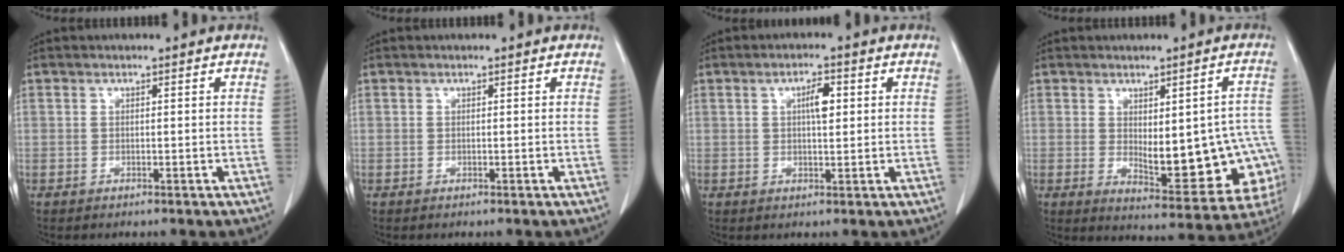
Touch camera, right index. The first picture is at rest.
{"total": 0.0}
{"total": 3.5, "force": [0.9, 1.0, 3.2], "torque": [-0.053, 0.005, 0.013]}
{"total": 15.7, "force": [-2.2, 5.6, 14.5], "torque": [-0.134, 0.008, -0.008]}